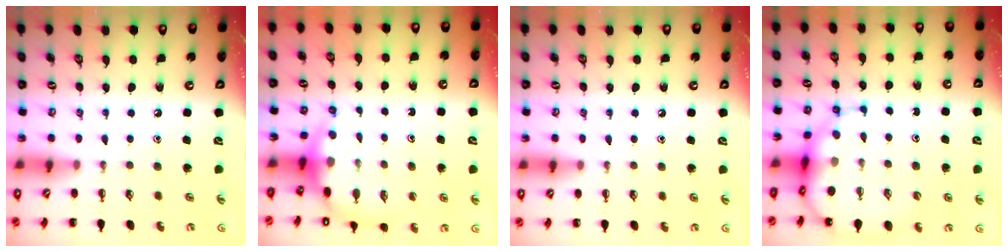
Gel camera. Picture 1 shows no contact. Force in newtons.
{"total": 6.9, "press": 6.7, "slide": 1.6}
{"total": 3.0, "press": 2.8, "slide": 1.1}
{"total": 10.2, "press": 9.7, "slide": 3.1}